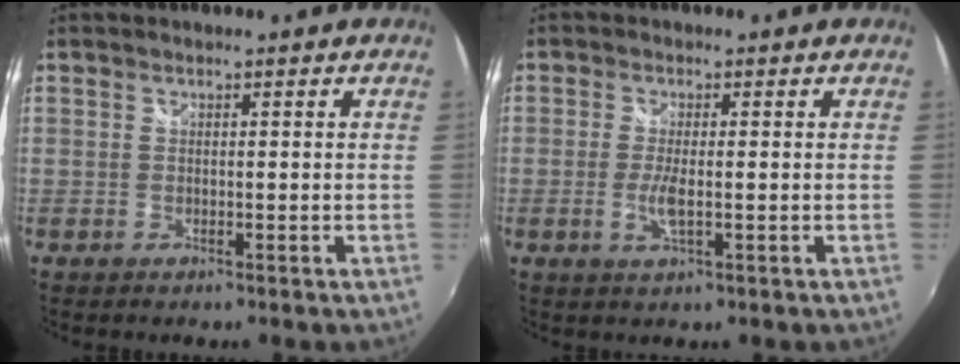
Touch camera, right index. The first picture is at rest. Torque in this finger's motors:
{"motor_torque": [0.10, -0.02, 0.12, 0.04]}